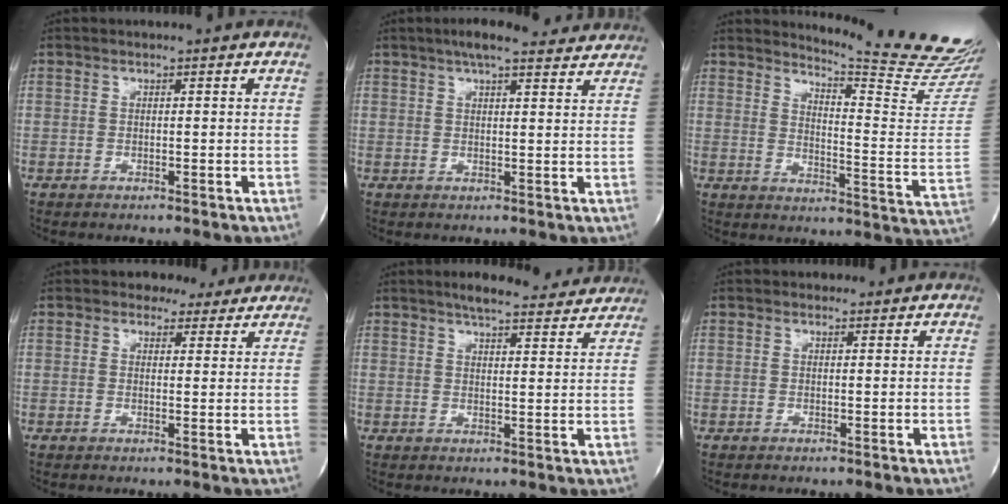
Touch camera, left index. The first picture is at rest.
{"total": 11.2, "force": [9.7, 2.1, 5.2], "torque": [-0.073, 0.027, 0.119]}
{"total": 17.8, "force": [17.1, -2.0, 4.4], "torque": [-0.074, -0.161, 0.202]}
{"total": 4.5, "force": [3.8, 2.4, 0.2], "torque": [0.002, 0.004, 0.035]}
{"total": 12.2, "force": [11.0, 2.3, 4.6], "torque": [-0.055, 0.008, 0.133]}
{"total": 0.9, "force": [0.7, 0.6, 0.0], "torque": [-0.003, 0.004, 0.007]}